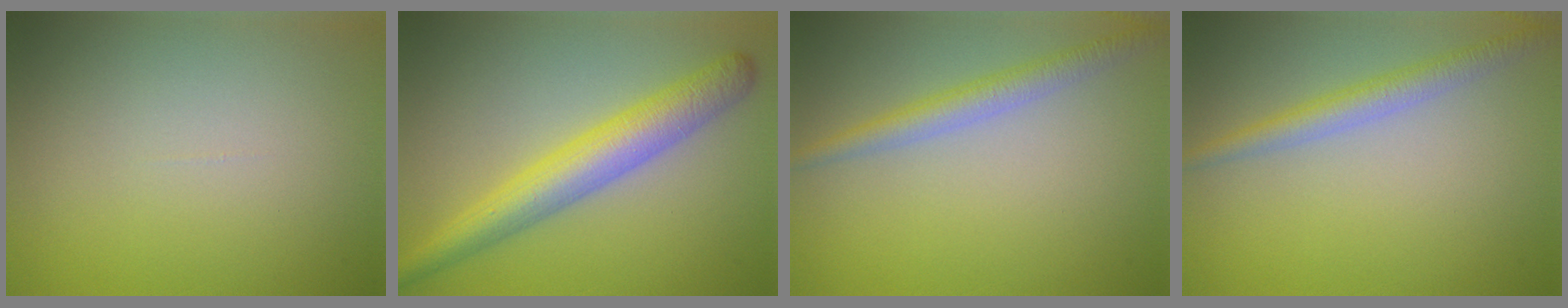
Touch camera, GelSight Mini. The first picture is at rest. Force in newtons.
{"total": 5.6, "press": 5.6, "slide": 0.1}
{"total": 2.8, "press": 2.8, "slide": 0.1}
{"total": 2.8, "press": 2.8, "slide": 0.1}